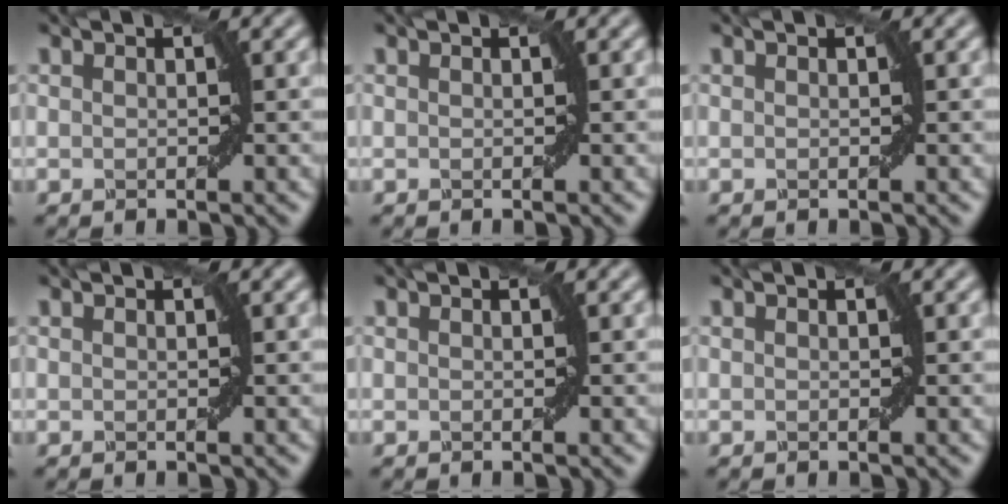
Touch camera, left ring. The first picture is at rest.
{"total": 0.0}
{"total": 0.0}
{"total": 0.0}
{"total": 0.0}
{"total": 0.0}